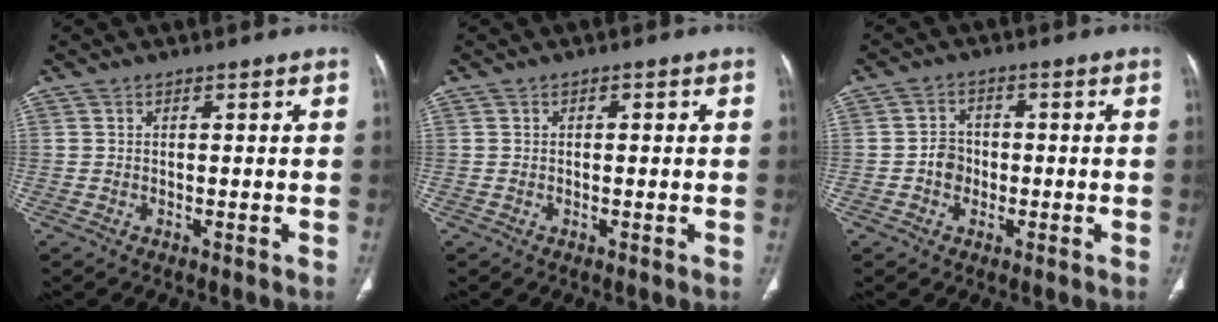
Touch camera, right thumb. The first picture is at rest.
{"total": 0.8, "force": [0.1, 0.5, 0.7], "torque": [-0.004, 0.002, -0.001]}
{"total": 3.8, "force": [-0.9, 3.3, 1.6], "torque": [-0.009, 0.011, -0.021]}